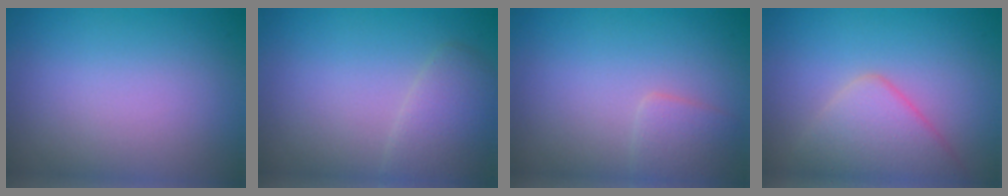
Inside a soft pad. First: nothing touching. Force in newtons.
{"total": 2.8, "press": 2.8, "slide": 0.2}
{"total": 1.9, "press": 1.9, "slide": 0.1}
{"total": 4.4, "press": 4.4, "slide": 0.2}